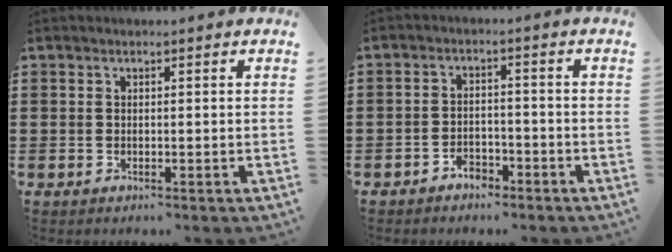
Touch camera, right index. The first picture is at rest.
{"total": 2.7, "force": [-2.3, 1.3, 0.7], "torque": [-0.017, 0.004, -0.047]}